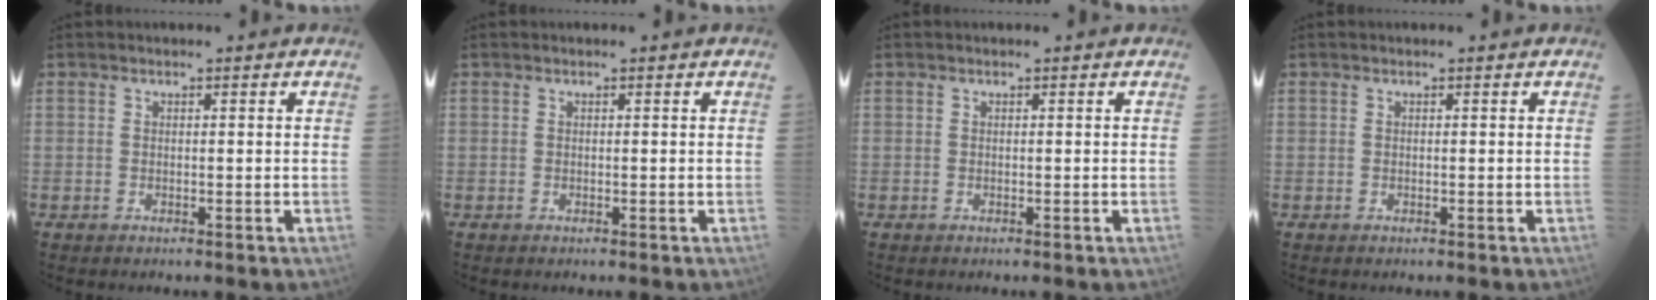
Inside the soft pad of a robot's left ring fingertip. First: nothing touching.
{"total": 0.0}
{"total": 0.0}
{"total": 0.0}